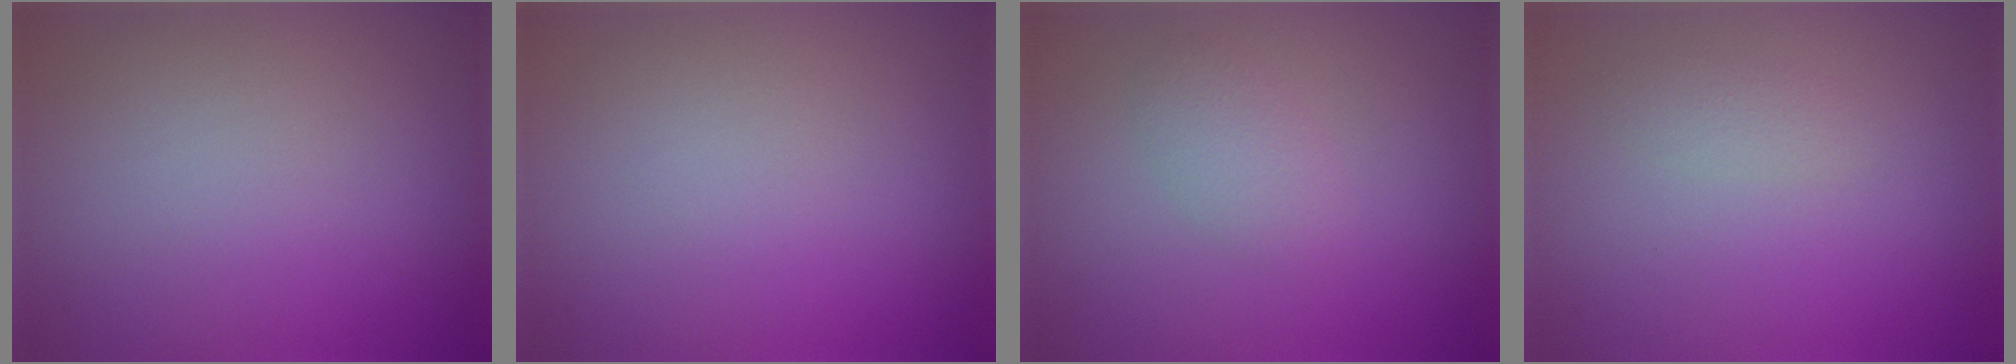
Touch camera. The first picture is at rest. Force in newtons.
{"total": 0.0}
{"total": 1.8, "press": 1.8, "slide": 0.2}
{"total": 1.0, "press": 1.0, "slide": 0.0}